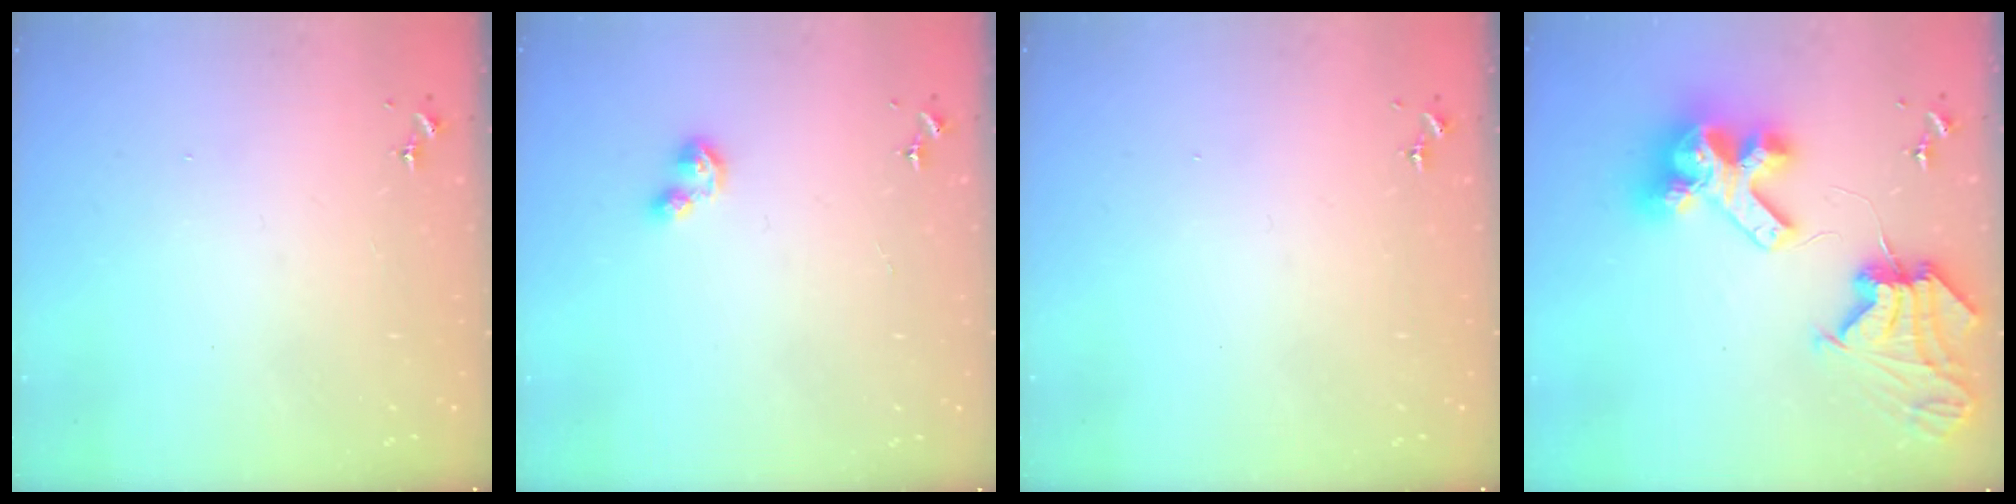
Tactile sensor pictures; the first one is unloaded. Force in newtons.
{"total": 3.7, "press": 3.7, "slide": 0.4}
{"total": 0.0}
{"total": 18.6, "press": 18.5, "slide": 2.3}